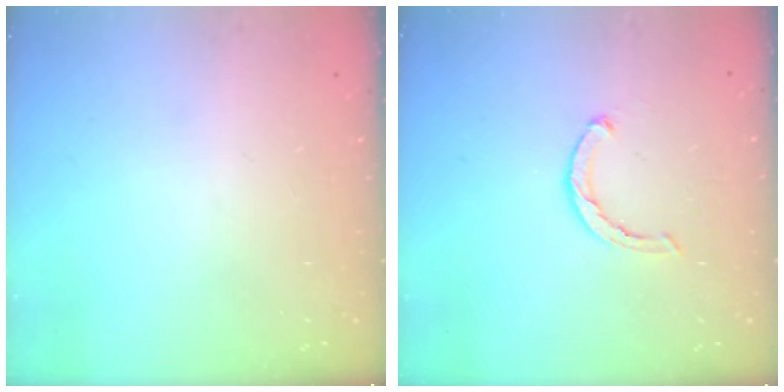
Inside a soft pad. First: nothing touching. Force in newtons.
{"total": 2.7, "press": 2.7, "slide": 0.4}